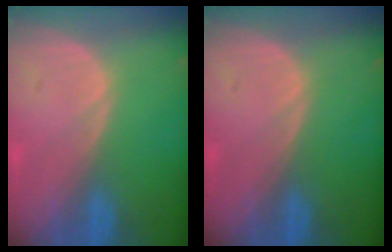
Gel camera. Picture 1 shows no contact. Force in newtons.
{"total": 0.0}